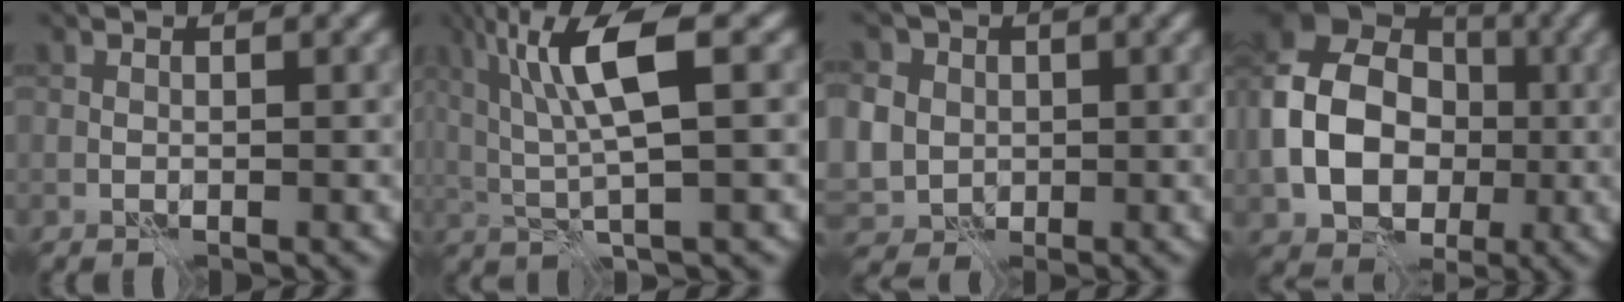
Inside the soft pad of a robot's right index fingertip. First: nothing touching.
{"total": 7.0, "force": [1.8, 1.4, 6.6], "torque": [-0.131, 0.008, 0.035]}
{"total": 9.6, "force": [1.5, 8.6, 4.1], "torque": [-0.103, 0.019, 0.004]}
{"total": 11.8, "force": [-1.4, 9.0, 7.5], "torque": [-0.151, -0.004, -0.026]}